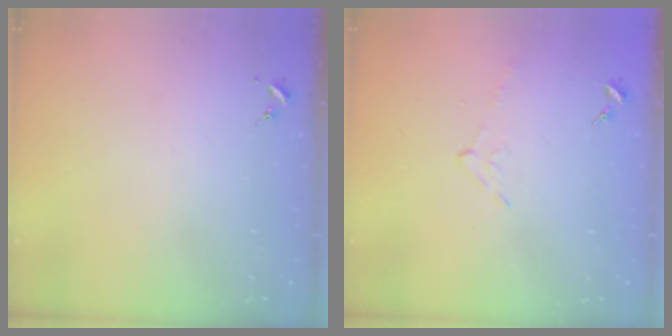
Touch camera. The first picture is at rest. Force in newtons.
{"total": 4.7, "press": 4.7, "slide": 0.5}